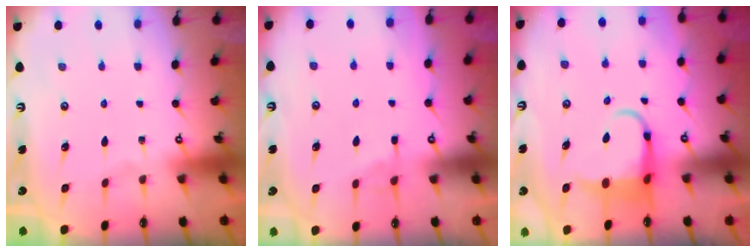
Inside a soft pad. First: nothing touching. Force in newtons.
{"total": 3.6, "press": 3.6, "slide": 0.5}
{"total": 6.4, "press": 6.4, "slide": 0.8}